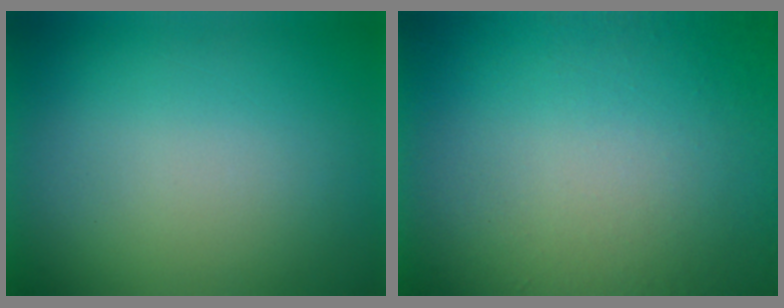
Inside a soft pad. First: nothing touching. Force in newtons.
{"total": 5.5}